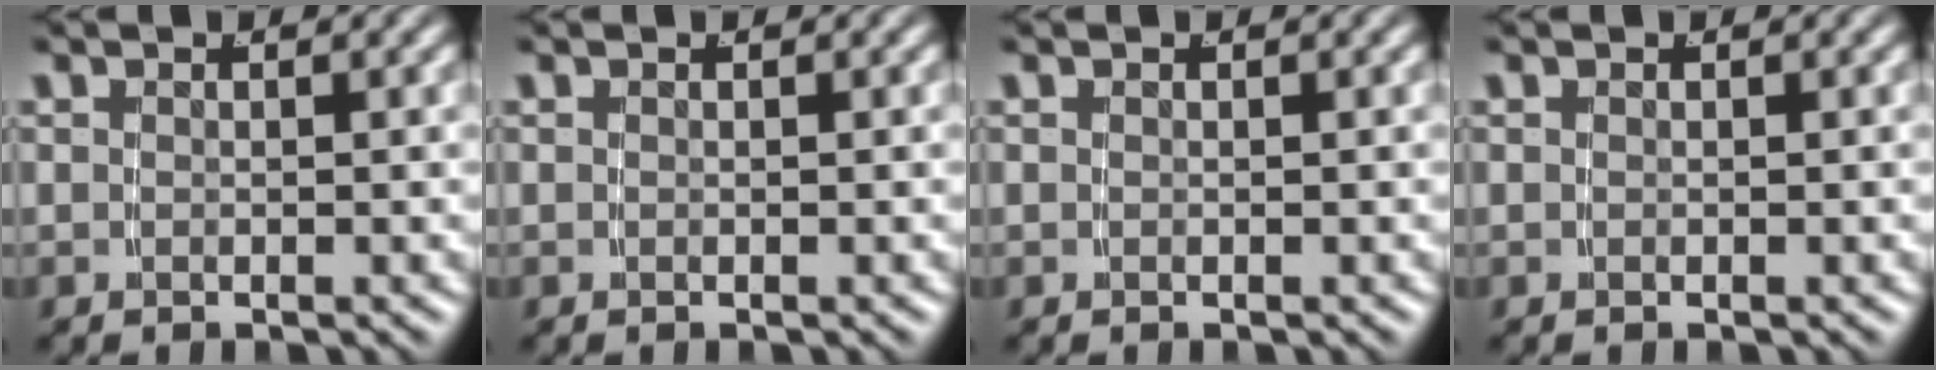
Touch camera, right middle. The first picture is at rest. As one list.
[{"total": 0.0}, {"total": 0.0}, {"total": 0.0}]